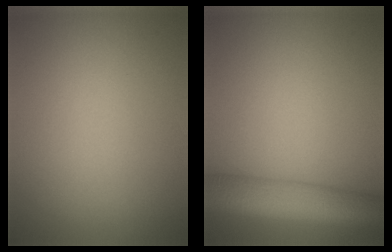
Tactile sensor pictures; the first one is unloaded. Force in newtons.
{"total": 8.4, "press": 8.4, "slide": 0.3}